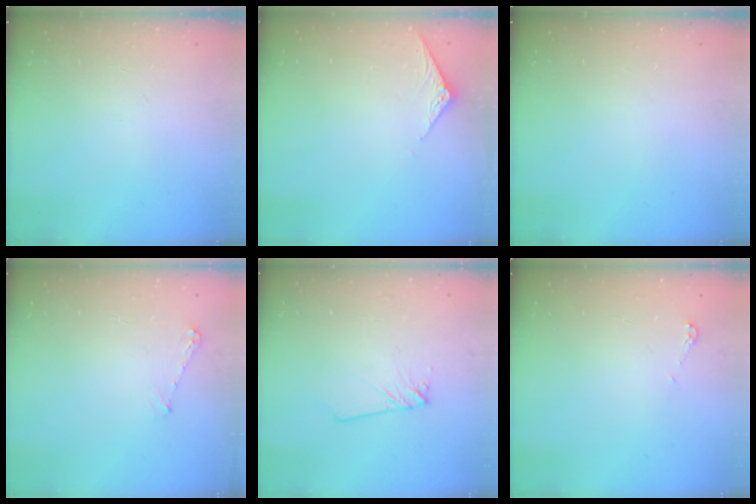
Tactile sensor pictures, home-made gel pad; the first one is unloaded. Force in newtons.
{"total": 3.7, "press": 3.7, "slide": 0.4}
{"total": 0.0}
{"total": 4.0, "press": 3.9, "slide": 0.5}
{"total": 3.3, "press": 3.3, "slide": 0.3}
{"total": 5.1, "press": 5.0, "slide": 0.6}